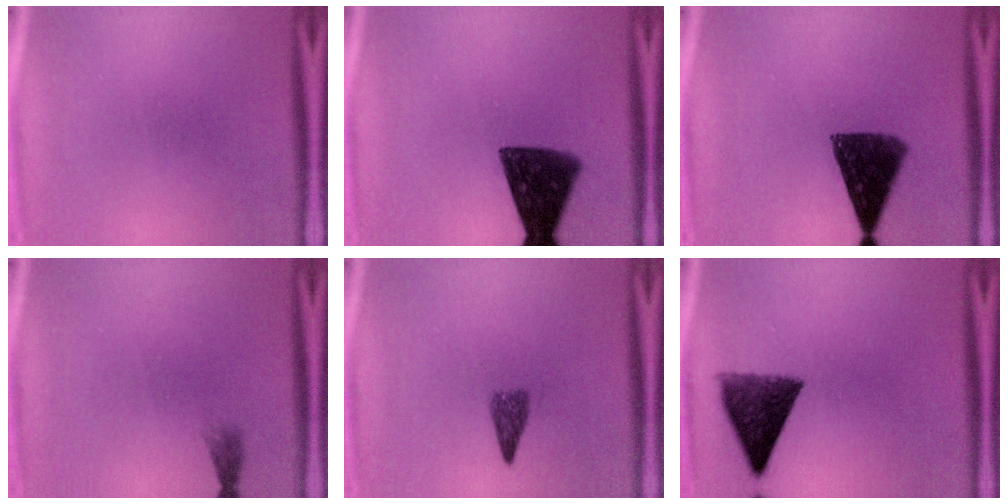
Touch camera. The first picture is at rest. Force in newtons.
{"total": 12.2}
{"total": 11.0}
{"total": 1.1}
{"total": 2.3}
{"total": 9.2}